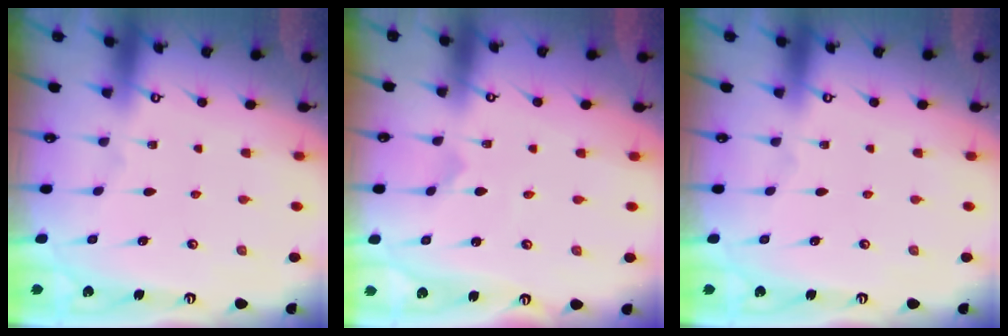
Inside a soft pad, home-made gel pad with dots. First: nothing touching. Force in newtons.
{"total": 0.0}
{"total": 0.0}